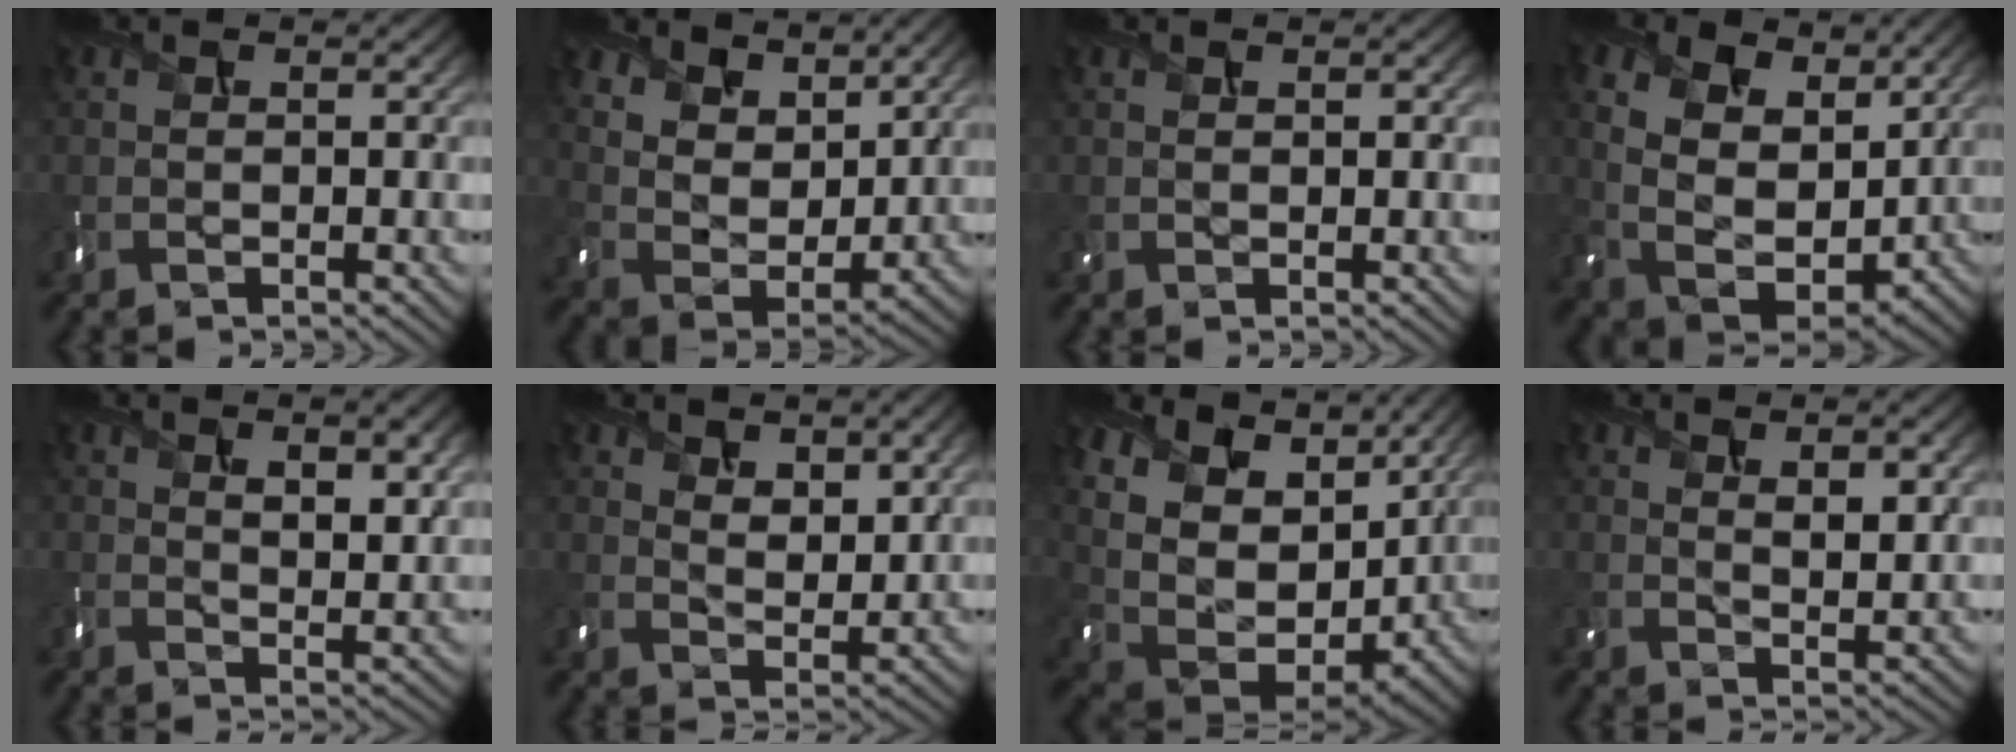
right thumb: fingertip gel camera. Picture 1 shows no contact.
{"total": 9.6, "force": [6.9, 5.1, 4.2], "torque": [-0.117, -0.027, 0.136]}
{"total": 1.2, "force": [0.5, 0.6, 0.8], "torque": [-0.017, -0.002, 0.013]}
{"total": 12.4, "force": [5.2, 7.6, 8.2], "torque": [-0.199, -0.002, 0.081]}
{"total": 6.3, "force": [2.9, 2.7, 4.9], "torque": [-0.081, -0.004, 0.052]}
{"total": 6.2, "force": [3.9, 3.1, 3.7], "torque": [-0.072, -0.011, 0.074]}
{"total": 15.5, "force": [7.5, 9.9, 9.3], "torque": [-0.240, 0.021, 0.157]}
{"total": 4.7, "force": [2.5, 1.9, 3.5], "torque": [-0.065, -0.007, 0.048]}